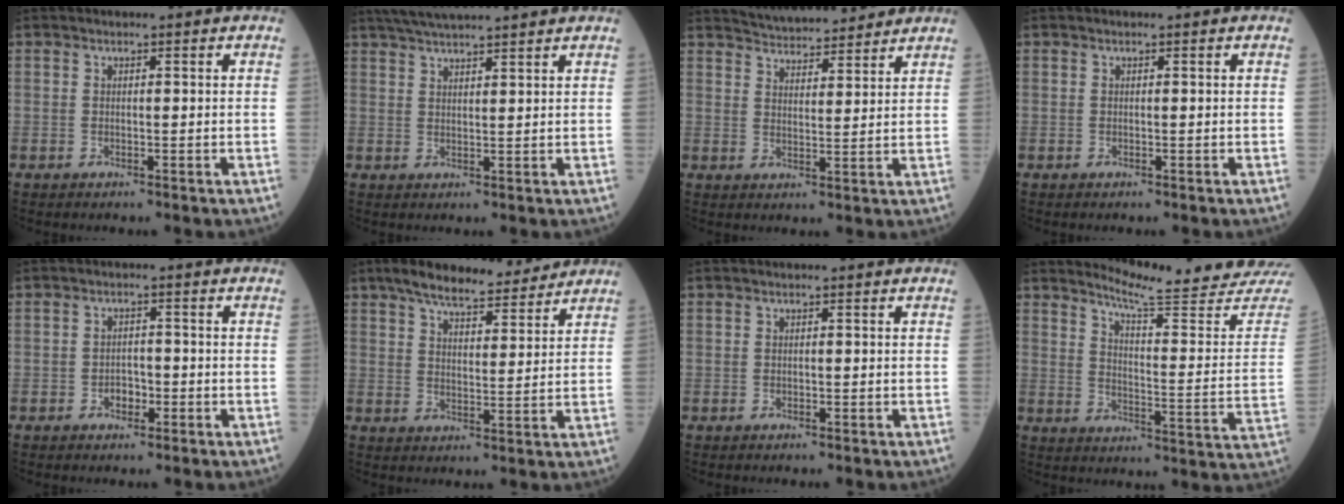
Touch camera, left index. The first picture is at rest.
{"total": 9.3, "force": [8.3, 0.3, 4.3], "torque": [-0.076, 0.036, 0.126]}
{"total": 11.1, "force": [10.6, 1.8, 2.9], "torque": [-0.048, 0.013, 0.156]}
{"total": 0.0}
{"total": 2.2, "force": [-1.2, 1.4, 1.2], "torque": [-0.016, 0.006, -0.018]}
{"total": 12.2, "force": [10.3, 2.9, 5.7], "torque": [-0.090, 0.020, 0.156]}
{"total": 0.0}
{"total": 19.6, "force": [18.9, -0.9, 5.3], "torque": [-0.082, -0.134, 0.227]}